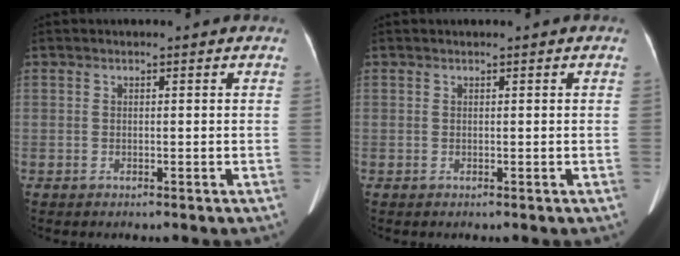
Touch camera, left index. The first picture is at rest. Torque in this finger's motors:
{"motor_torque": [-0.25, -0.21, 0.00, 0.02]}